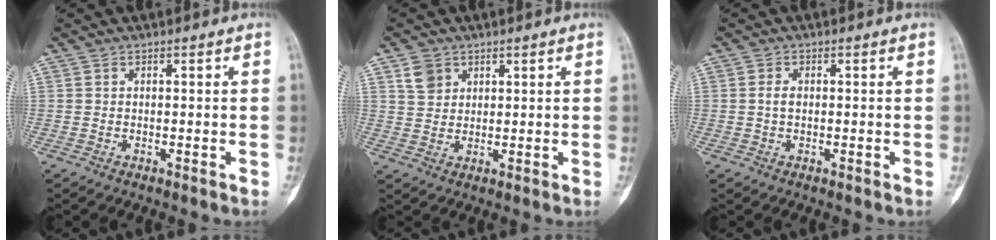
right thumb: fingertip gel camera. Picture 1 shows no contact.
{"total": 4.2, "force": [2.2, 3.2, 1.5], "torque": [-0.015, -0.009, 0.046]}
{"total": 1.6, "force": [0.0, 1.0, 1.2], "torque": [-0.021, 0.003, -0.003]}